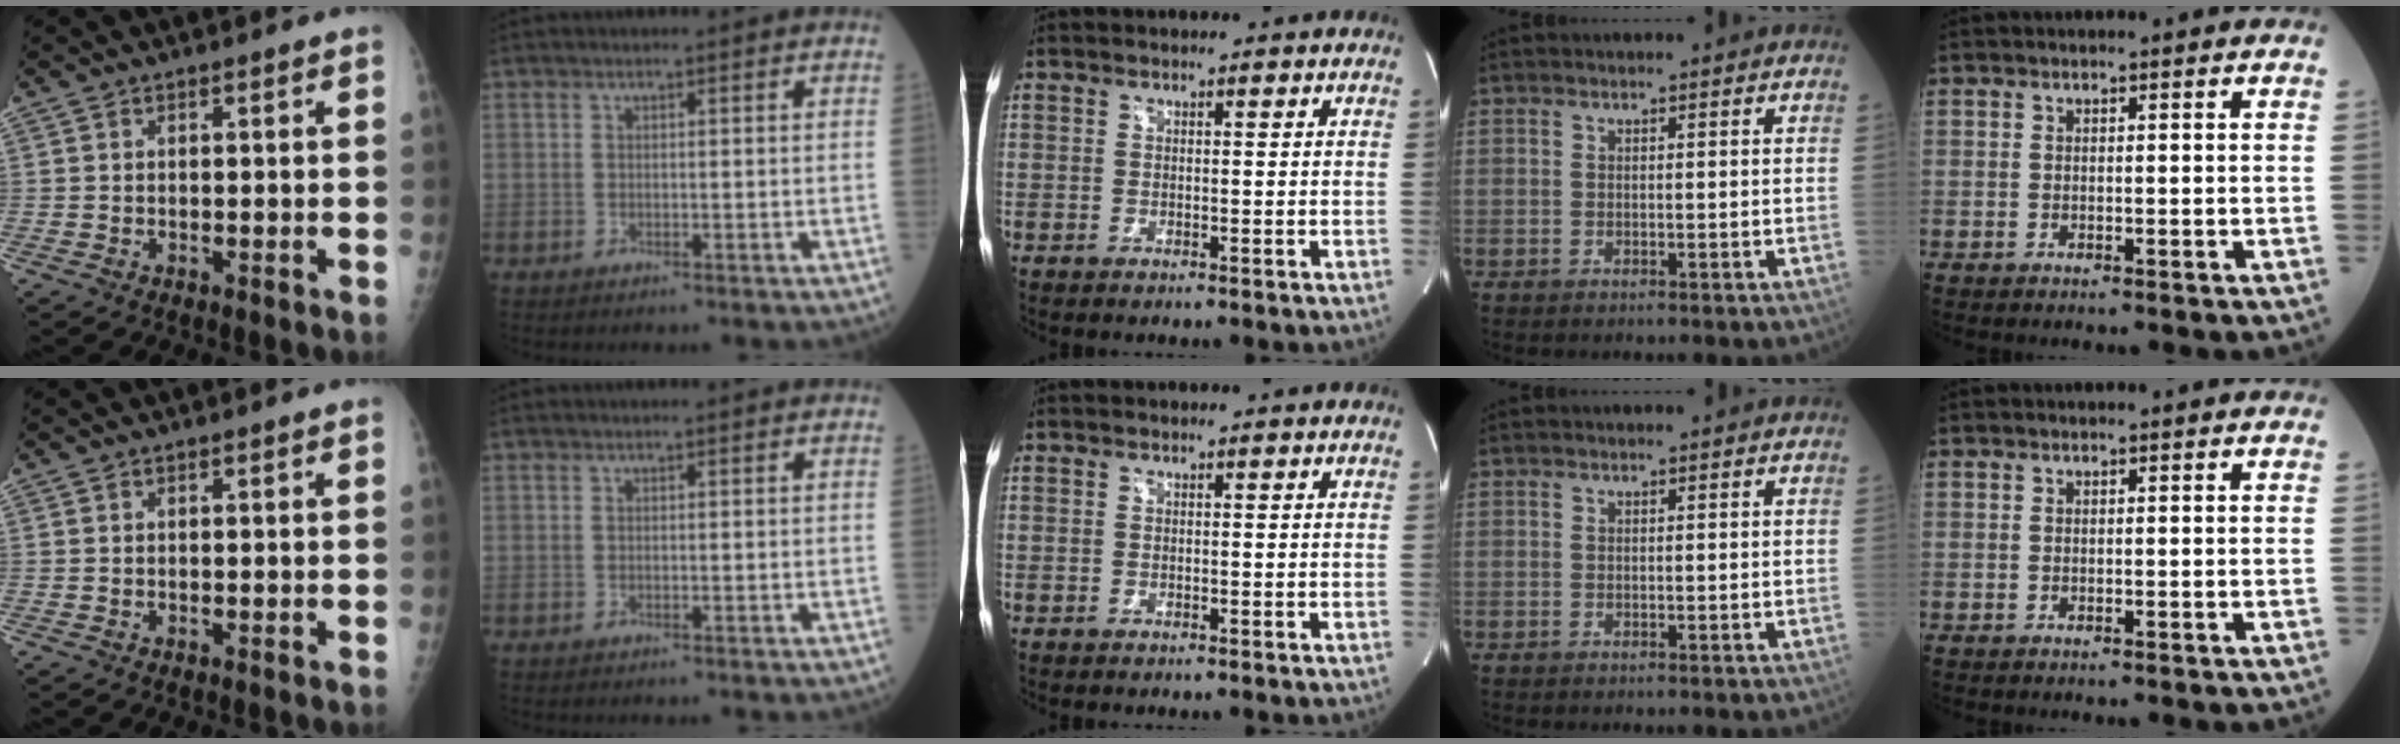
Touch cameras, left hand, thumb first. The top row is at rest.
{}